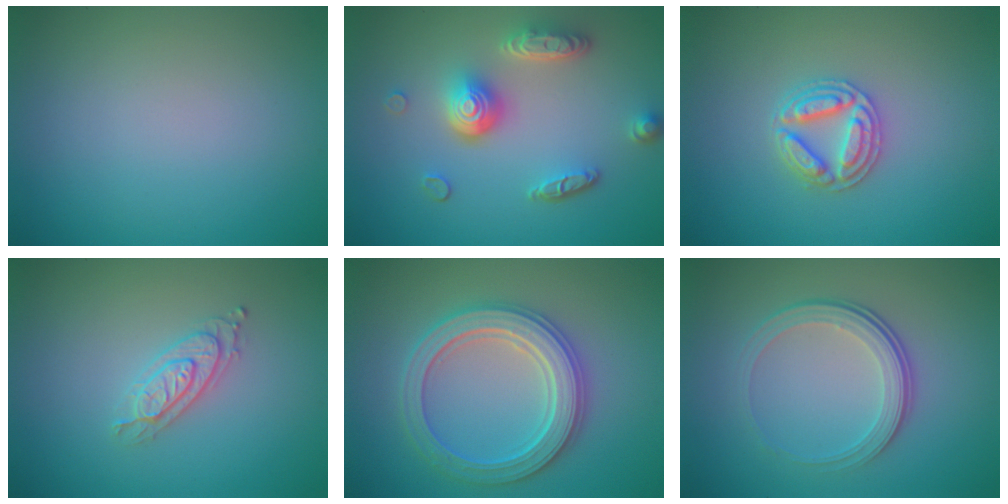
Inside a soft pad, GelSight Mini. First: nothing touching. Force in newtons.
{"total": 5.2, "press": 3.8, "slide": 3.5}
{"total": 3.1, "press": 3.0, "slide": 0.6}
{"total": 2.4, "press": 2.2, "slide": 0.9}
{"total": 5.5, "press": 5.4, "slide": 1.0}
{"total": 4.1, "press": 2.7, "slide": 3.0}